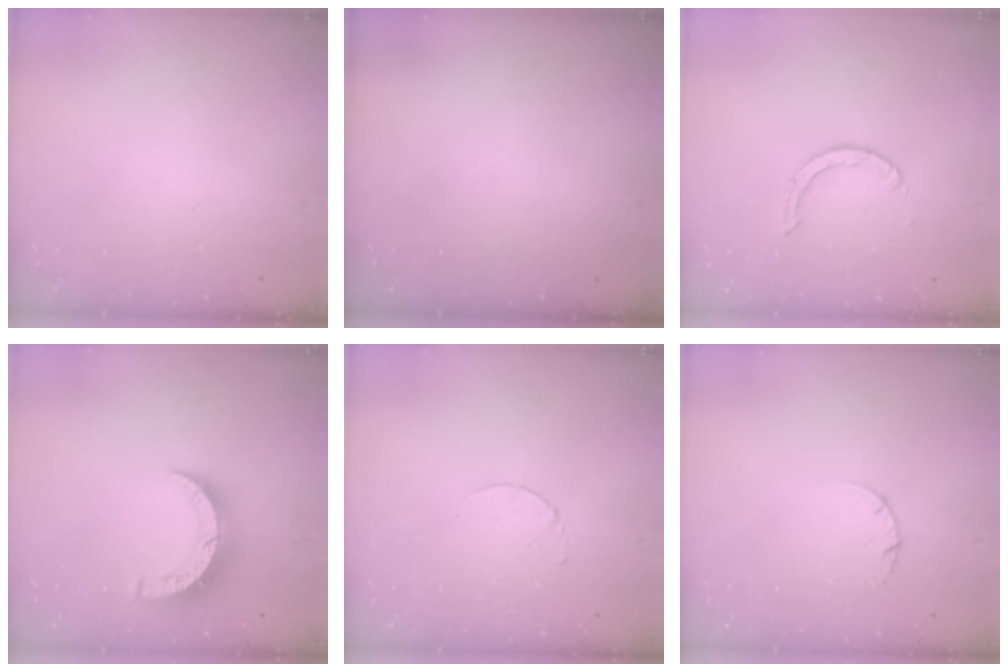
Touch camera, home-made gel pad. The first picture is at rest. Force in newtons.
{"total": 0.0}
{"total": 0.8, "press": 0.8, "slide": 0.1}
{"total": 10.4, "press": 10.3, "slide": 0.7}
{"total": 2.5, "press": 2.5, "slide": 0.3}
{"total": 2.6, "press": 2.6, "slide": 0.3}